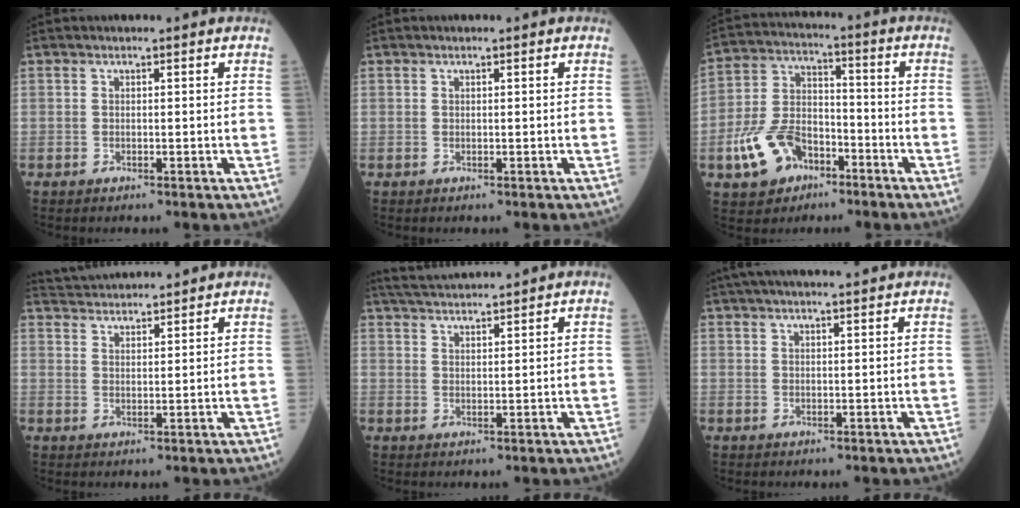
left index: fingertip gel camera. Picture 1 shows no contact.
{"total": 0.0}
{"total": 11.1, "force": [-5.7, 7.0, 6.4], "torque": [-0.151, 0.011, -0.103]}
{"total": 8.0, "force": [7.9, 0.3, 1.5], "torque": [-0.035, 0.036, 0.126]}
{"total": 6.9, "force": [6.6, -0.6, 1.9], "torque": [-0.040, 0.028, 0.114]}
{"total": 9.3, "force": [8.1, 0.4, 4.5], "torque": [-0.069, 0.034, 0.110]}